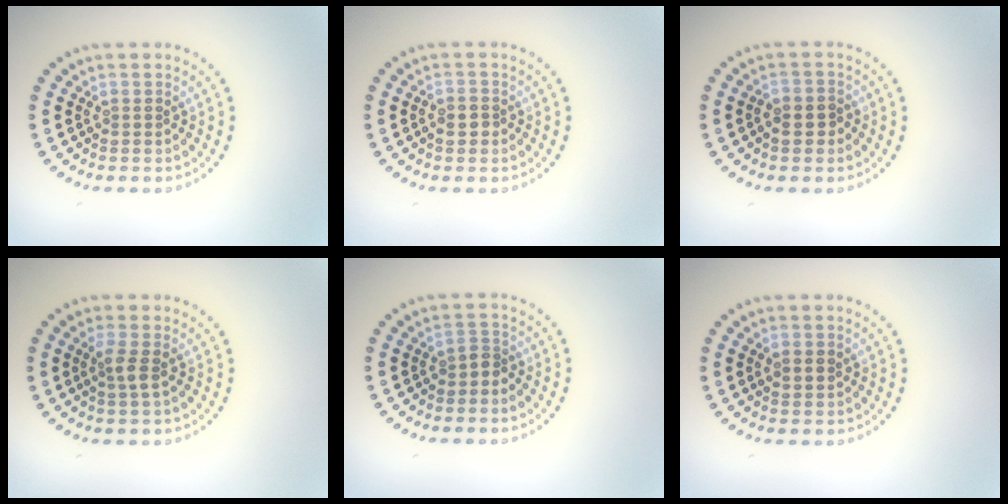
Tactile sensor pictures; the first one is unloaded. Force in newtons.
{"total": 1.2, "press": 1.2, "slide": 0.2}
{"total": 2.1, "press": 2.0, "slide": 0.6}
{"total": 1.7, "press": 1.5, "slide": 0.7}
{"total": 1.4, "press": 1.1, "slide": 0.8}
{"total": 1.7, "press": 1.7, "slide": 0.1}